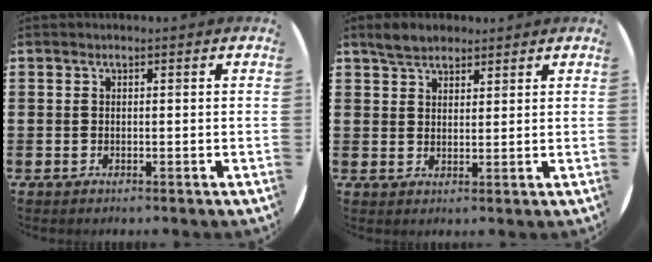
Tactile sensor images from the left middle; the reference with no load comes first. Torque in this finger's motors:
{"motor_torque": [0.12, -0.10, 0.04, 0.02]}